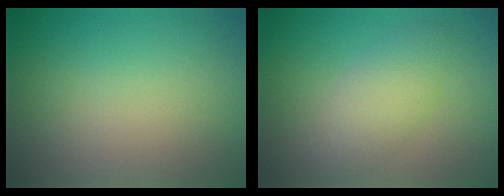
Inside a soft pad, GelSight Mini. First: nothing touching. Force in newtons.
{"total": 3.3, "press": 3.3, "slide": 0.2}